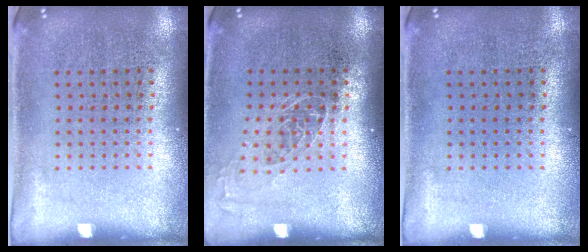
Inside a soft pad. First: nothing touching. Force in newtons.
{"total": 1.1, "press": 0.9, "slide": 0.5}
{"total": 0.0}